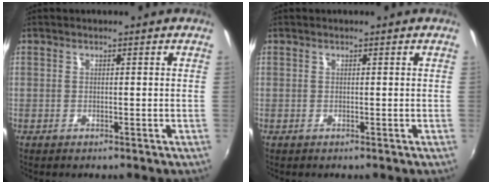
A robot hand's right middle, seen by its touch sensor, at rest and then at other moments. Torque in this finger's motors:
{"motor_torque": [0.00, 0.00, 0.00, 0.00]}